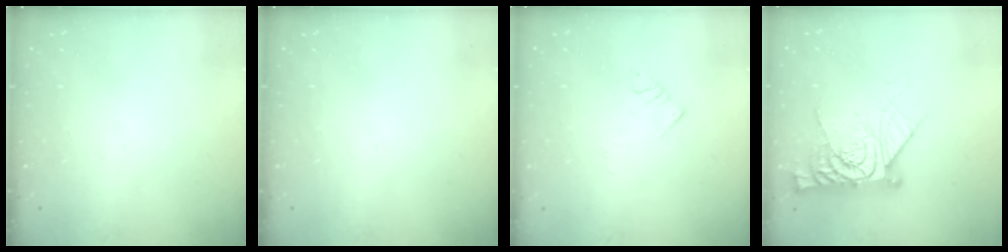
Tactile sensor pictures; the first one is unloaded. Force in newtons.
{"total": 0.0}
{"total": 2.6, "press": 2.5, "slide": 0.2}
{"total": 15.9, "press": 15.9, "slide": 1.5}